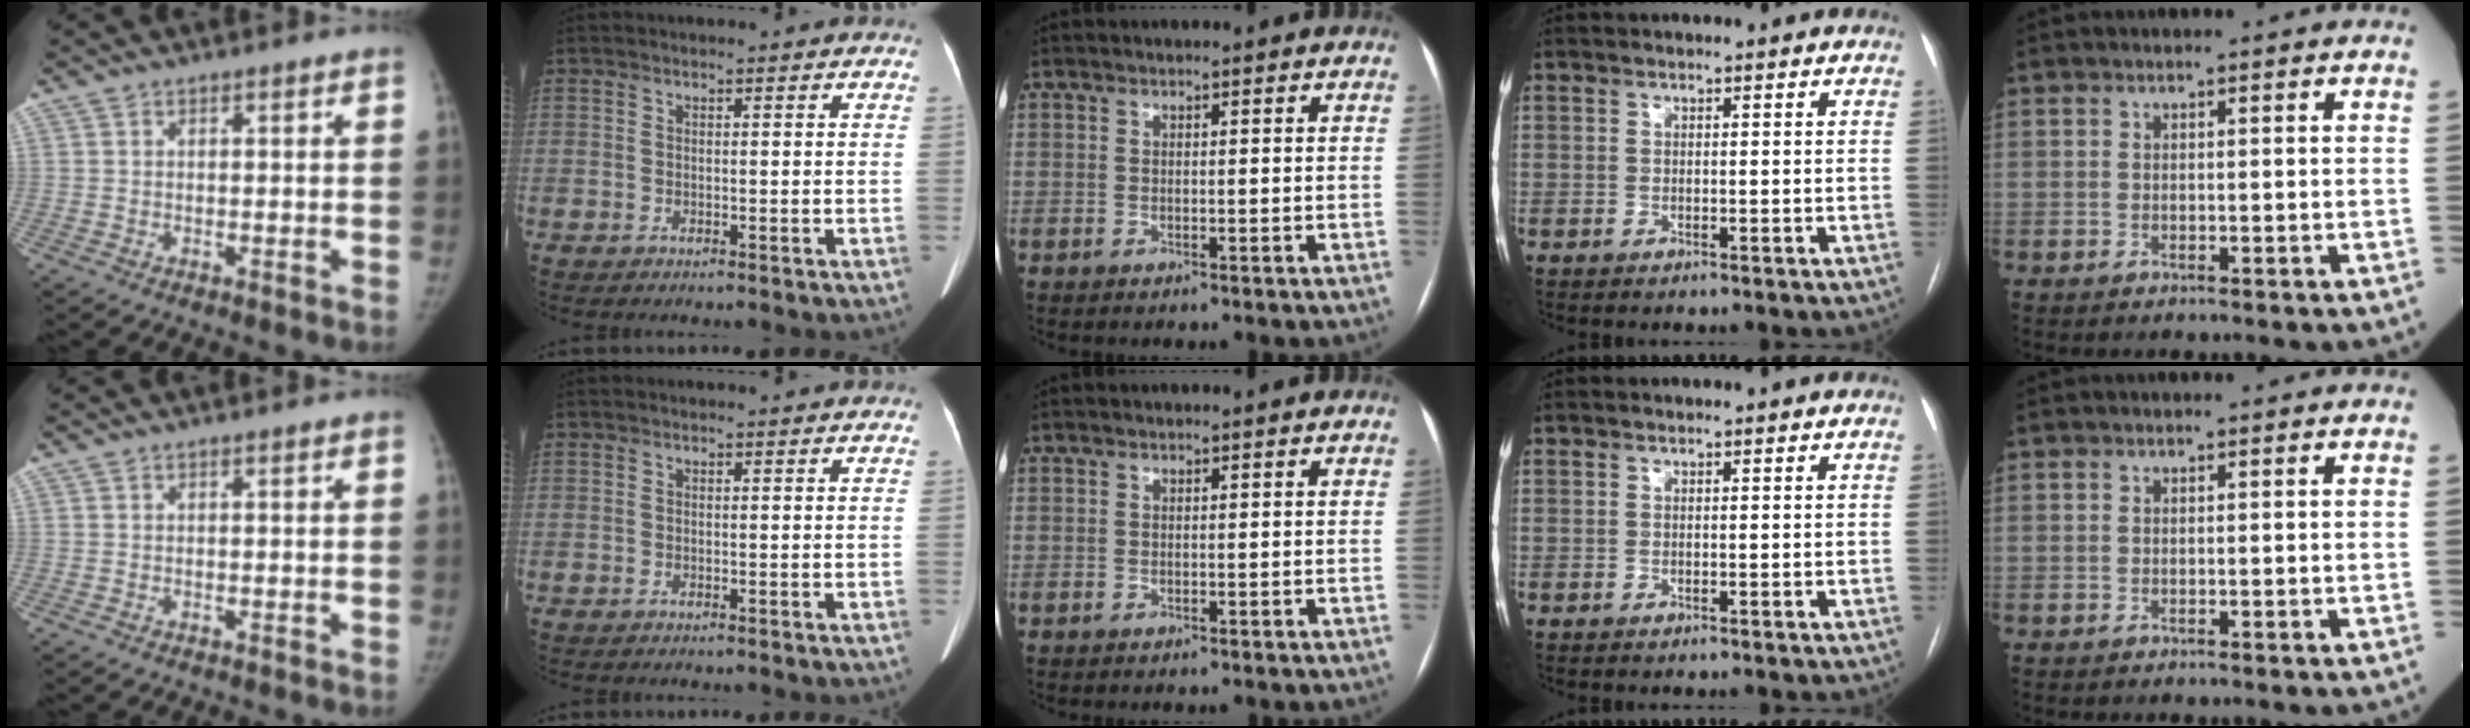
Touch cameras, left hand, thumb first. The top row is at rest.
{}